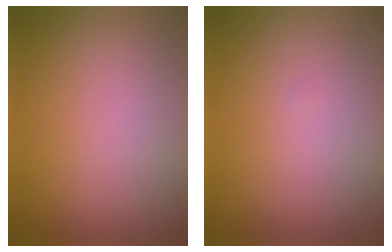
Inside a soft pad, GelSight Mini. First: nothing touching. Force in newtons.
{"total": 0.0}